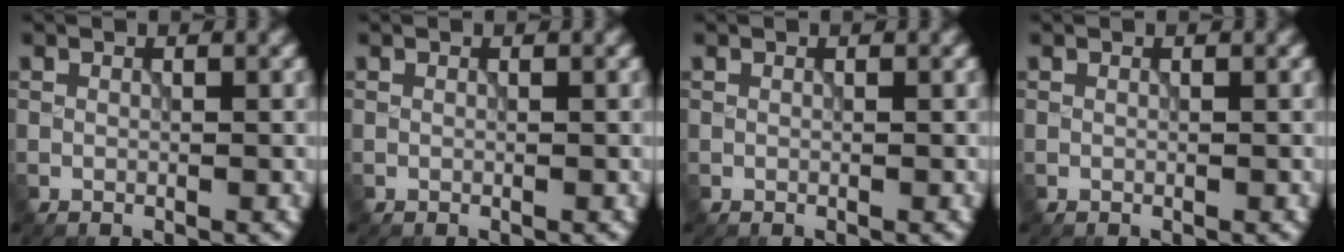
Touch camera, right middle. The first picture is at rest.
{"total": 0.0}
{"total": 0.0}
{"total": 0.0}